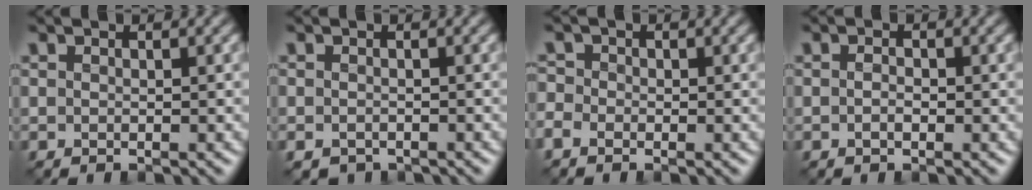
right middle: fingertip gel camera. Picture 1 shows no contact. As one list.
[{"total": 1.1, "force": [-0.9, 0.6, 0.2], "torque": [-0.003, -0.010, -0.019]}, {"total": 1.9, "force": [-1.1, 1.5, 0.6], "torque": [-0.012, -0.003, -0.028]}, {"total": 1.1, "force": [-0.4, 0.6, 0.8], "torque": [-0.019, -0.001, -0.012]}]